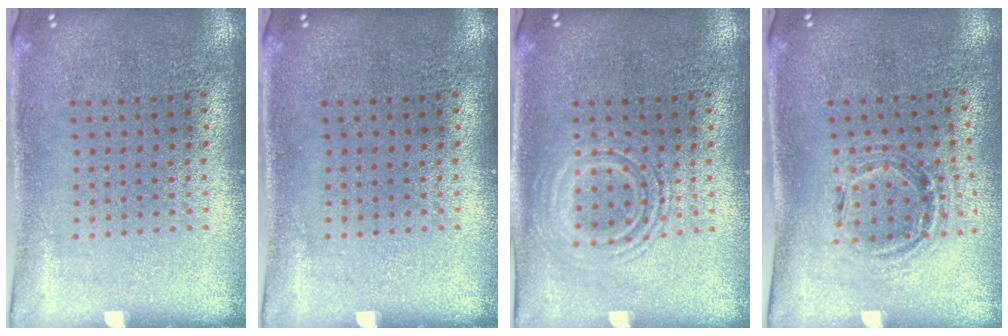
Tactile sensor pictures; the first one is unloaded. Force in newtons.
{"total": 0.0}
{"total": 2.7, "press": 2.7, "slide": 0.4}
{"total": 1.0, "press": 1.0, "slide": 0.1}